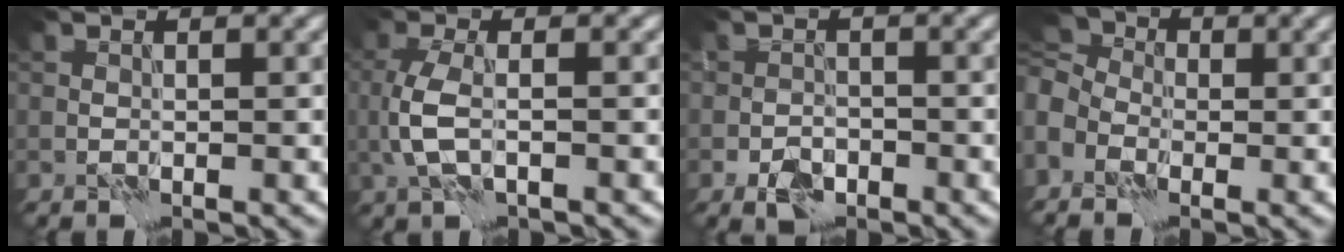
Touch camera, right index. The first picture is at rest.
{"total": 3.1, "force": [-0.2, 1.1, 2.9], "torque": [-0.074, -0.003, -0.003]}
{"total": 2.6, "force": [-1.5, 1.6, 1.3], "torque": [-0.022, 0.000, -0.029]}
{"total": 6.6, "force": [-2.5, 4.9, 3.8], "torque": [-0.101, -0.005, -0.043]}